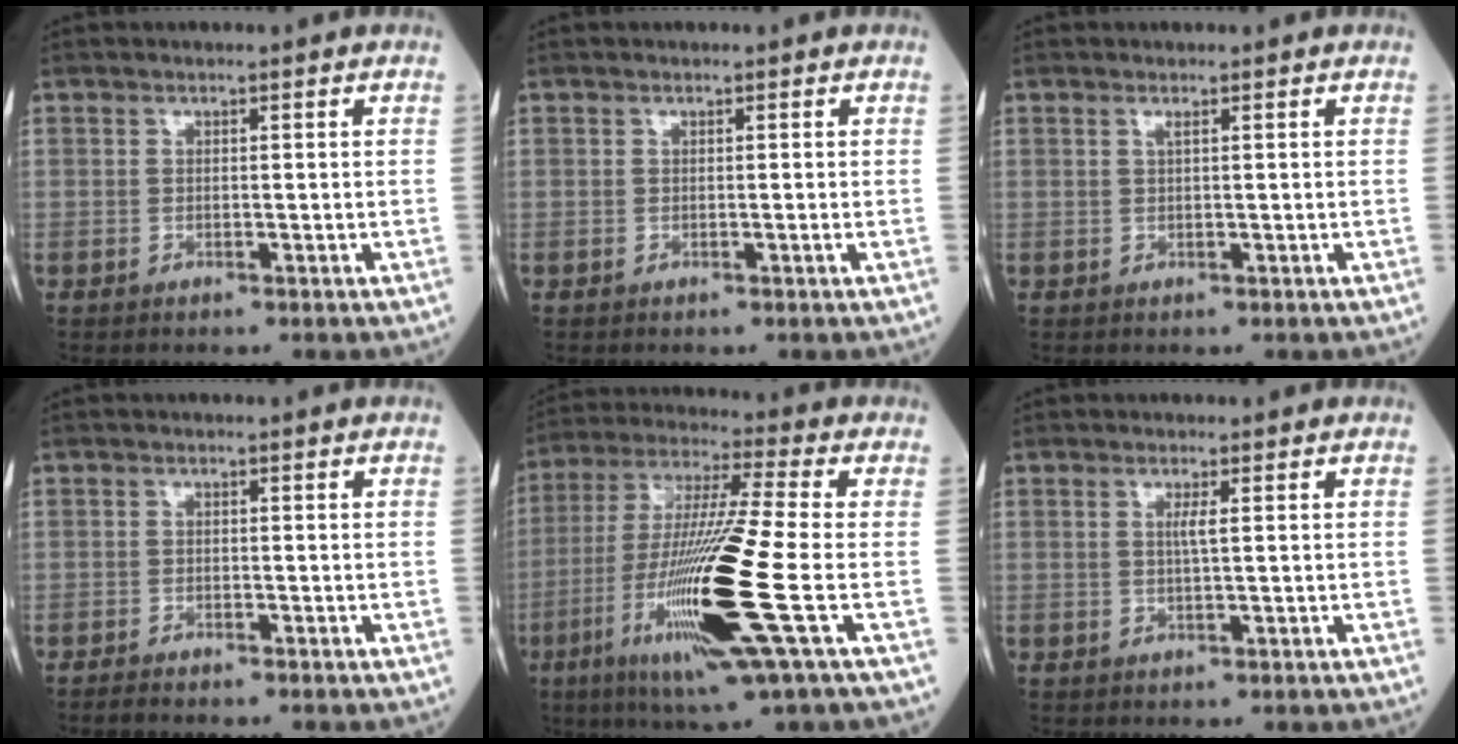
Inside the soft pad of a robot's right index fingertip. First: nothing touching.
{"total": 0.0}
{"total": 0.7, "force": [0.3, -0.1, 0.6], "torque": [-0.016, 0.000, 0.007]}
{"total": 1.6, "force": [-1.5, 0.2, 0.5], "torque": [-0.015, -0.003, -0.025]}
{"total": 18.7, "force": [-5.5, -0.7, 17.9], "torque": [-0.377, -0.030, -0.113]}
{"total": 1.5, "force": [0.3, -0.2, 1.4], "torque": [-0.031, 0.000, 0.004]}